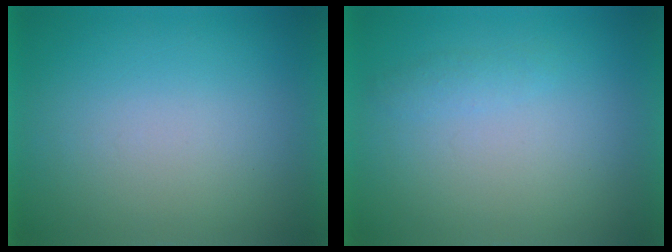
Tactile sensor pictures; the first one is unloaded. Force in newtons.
{"total": 1.3}